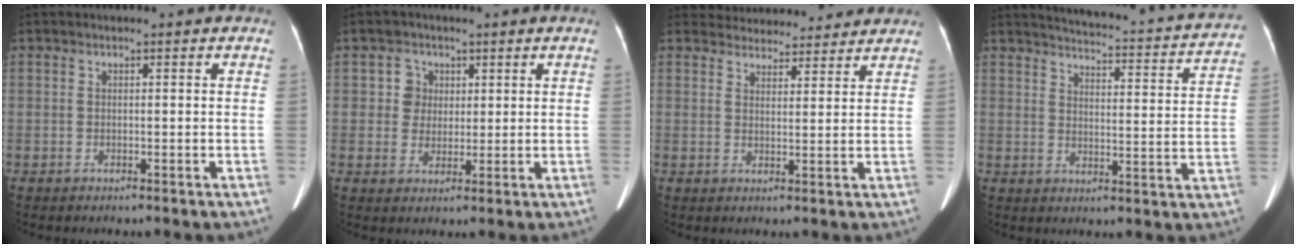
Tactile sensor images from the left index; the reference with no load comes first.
{"total": 3.8, "force": [0.8, 3.7, 0.0], "torque": [0.006, -0.001, 0.019]}
{"total": 11.7, "force": [11.2, 3.0, 1.6], "torque": [-0.003, 0.013, 0.140]}
{"total": 19.4, "force": [18.2, 2.4, 6.5], "torque": [-0.082, -0.054, 0.206]}